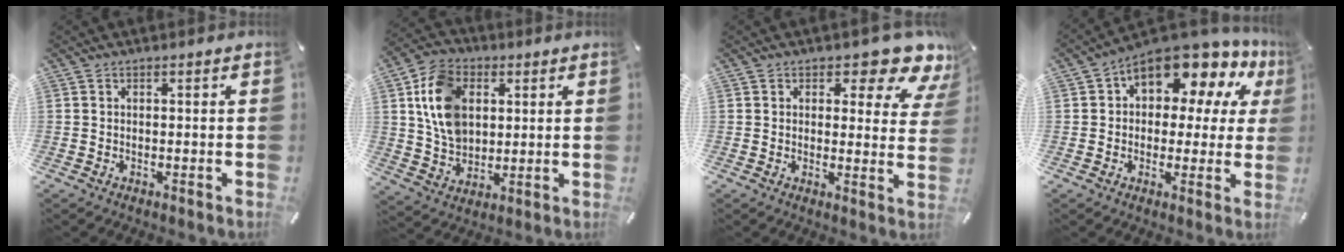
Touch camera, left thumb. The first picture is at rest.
{"total": 12.3, "force": [3.2, 9.5, 7.1], "torque": [-0.147, 0.009, 0.061]}
{"total": 8.3, "force": [6.0, 3.4, 4.7], "torque": [-0.043, -0.048, 0.097]}
{"total": 12.0, "force": [7.7, 6.4, 6.6], "torque": [-0.093, -0.069, 0.135]}